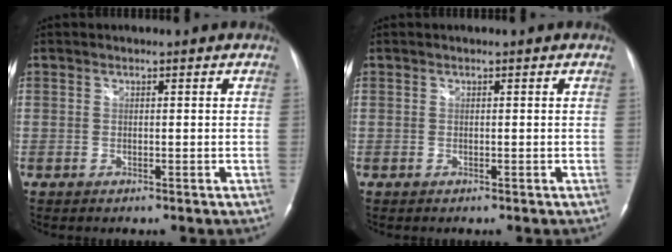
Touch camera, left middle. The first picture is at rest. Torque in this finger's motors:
{"motor_torque": [0.05, -0.03, -0.04, 0.00]}